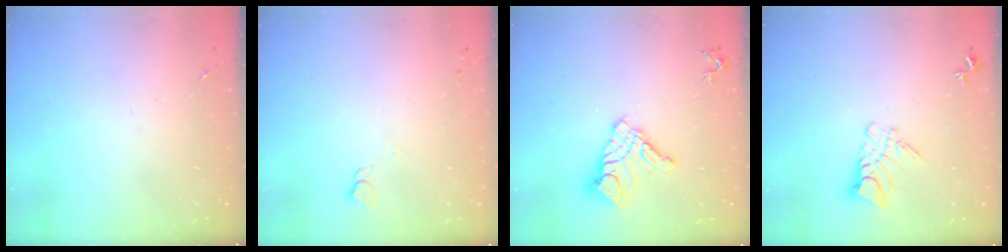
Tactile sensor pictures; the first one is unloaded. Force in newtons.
{"total": 2.7, "press": 2.7, "slide": 0.3}
{"total": 12.8, "press": 12.7, "slide": 1.4}
{"total": 8.0, "press": 8.0, "slide": 0.7}